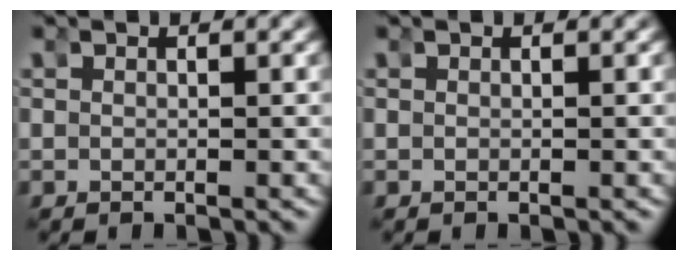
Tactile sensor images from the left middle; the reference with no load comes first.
{"total": 0.0}